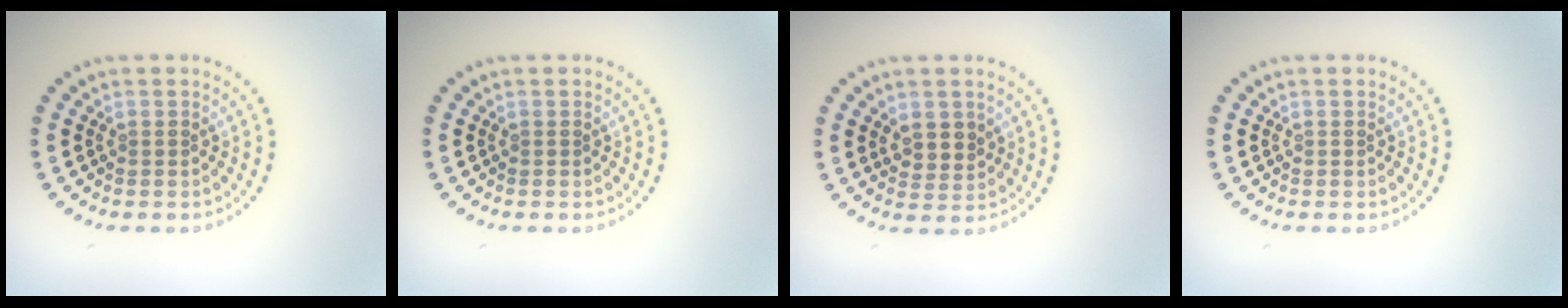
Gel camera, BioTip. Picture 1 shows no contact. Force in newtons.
{"total": 0.0}
{"total": 2.1, "press": 1.9, "slide": 0.8}
{"total": 0.0}